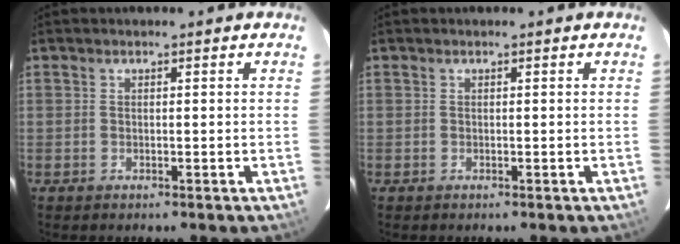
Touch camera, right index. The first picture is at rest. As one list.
[{"total": 0.0}]